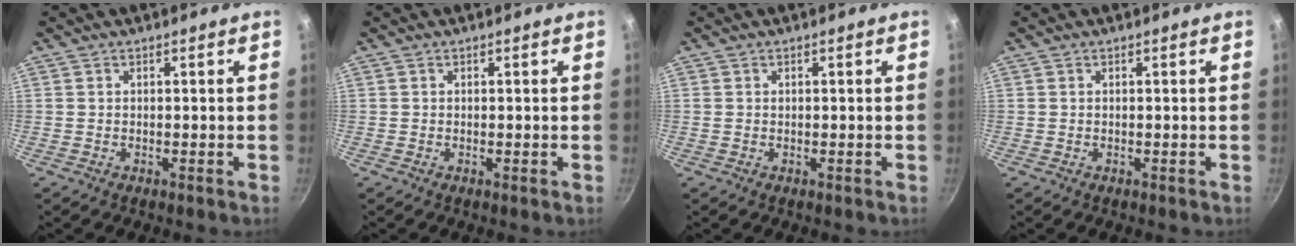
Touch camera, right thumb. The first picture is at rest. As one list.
[{"total": 0.0}, {"total": 0.6, "force": [0.1, 0.5, 0.4], "torque": [-0.010, 0.004, 0.004]}, {"total": 0.0}]